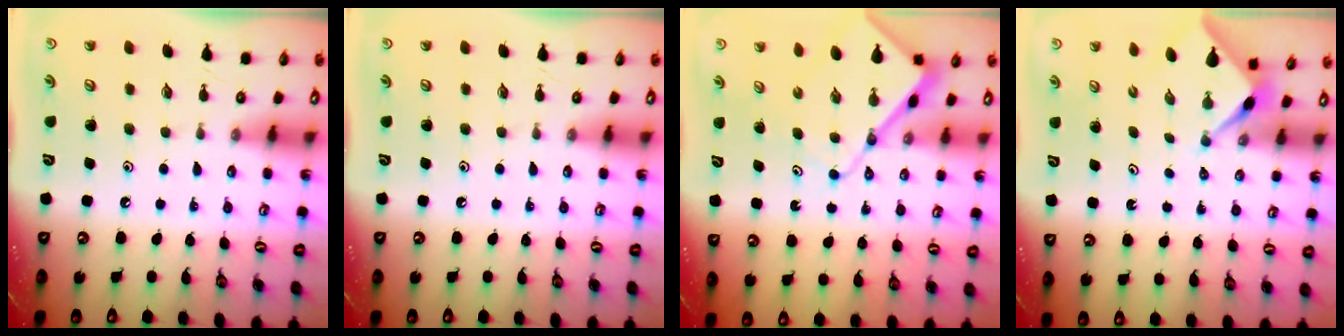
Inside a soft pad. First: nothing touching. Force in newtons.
{"total": 0.0}
{"total": 8.4, "press": 8.3, "slide": 0.9}
{"total": 2.3, "press": 2.2, "slide": 0.3}